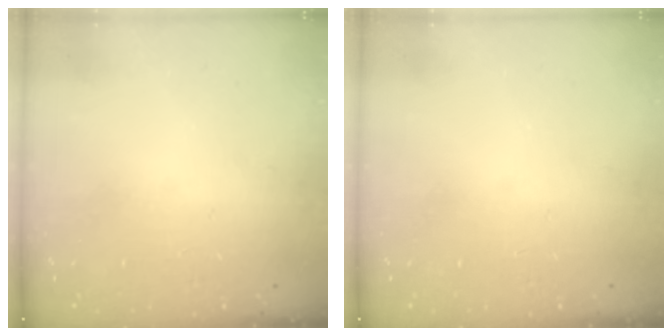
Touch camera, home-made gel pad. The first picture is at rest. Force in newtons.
{"total": 0.0}